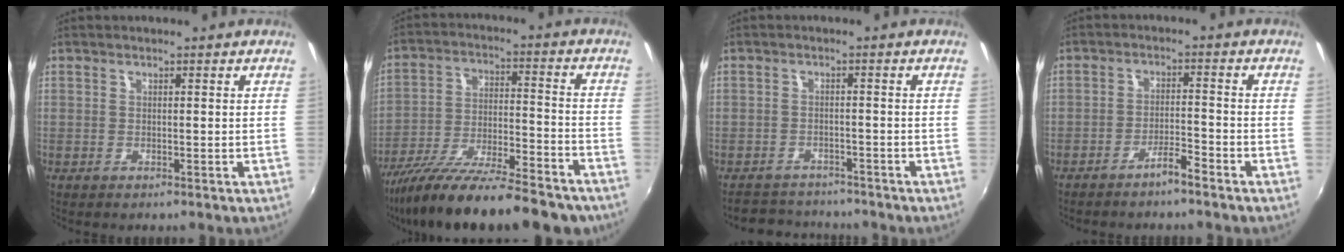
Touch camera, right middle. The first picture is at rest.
{"total": 22.4, "force": [-18.2, 4.4, 12.3], "torque": [-0.215, -0.051, -0.278]}
{"total": 6.3, "force": [-5.9, 2.2, 0.6], "torque": [-0.028, 0.011, -0.091]}
{"total": 3.3, "force": [-2.9, -0.2, 1.5], "torque": [-0.038, 0.004, -0.050]}